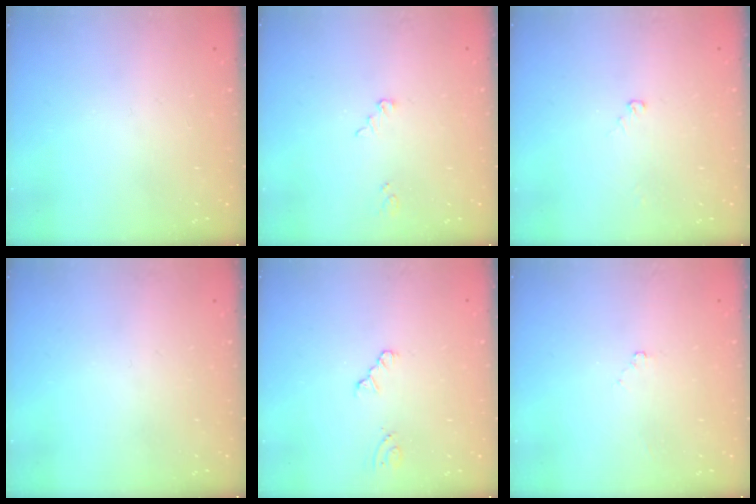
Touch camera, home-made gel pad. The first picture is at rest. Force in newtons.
{"total": 2.5, "press": 2.5, "slide": 0.2}
{"total": 3.0, "press": 3.0, "slide": 0.2}
{"total": 0.0}
{"total": 1.3, "press": 1.2, "slide": 0.2}
{"total": 1.8, "press": 1.7, "slide": 0.4}